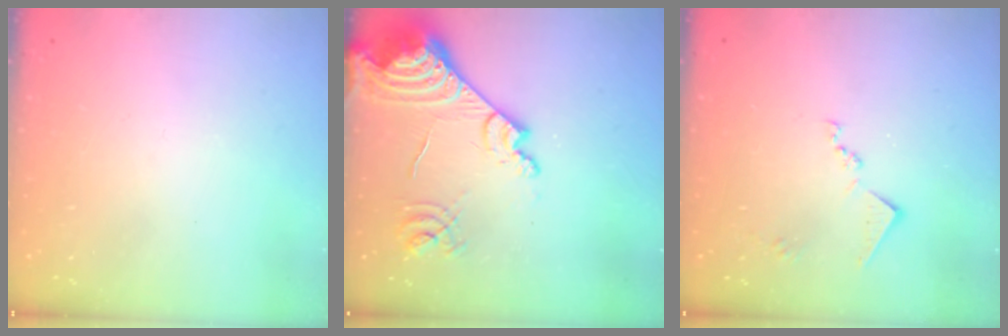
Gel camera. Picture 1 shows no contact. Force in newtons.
{"total": 18.7, "press": 18.6, "slide": 2.5}
{"total": 10.2, "press": 10.2, "slide": 0.5}